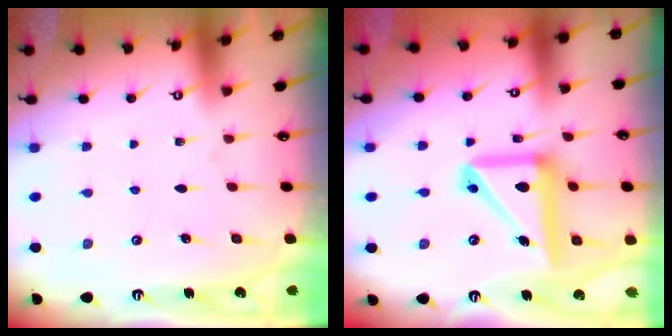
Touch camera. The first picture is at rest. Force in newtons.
{"total": 15.3, "press": 15.1, "slide": 2.6}